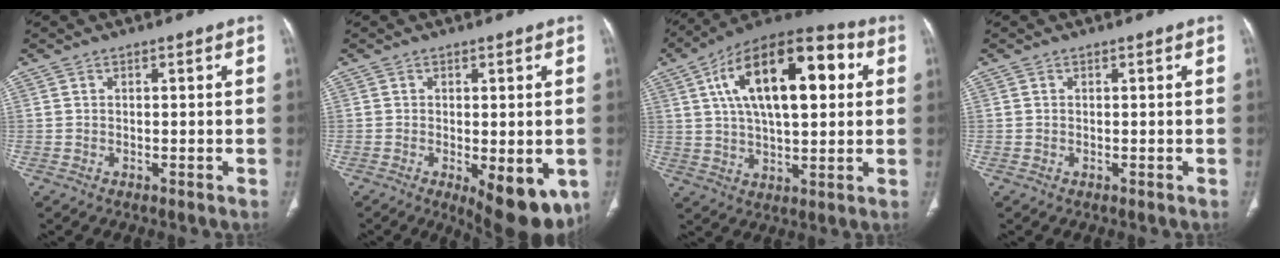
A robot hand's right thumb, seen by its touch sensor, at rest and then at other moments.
{"total": 11.3, "force": [-3.9, 4.6, 9.6], "torque": [-0.117, -0.015, -0.044]}
{"total": 22.5, "force": [6.0, 10.4, 19.1], "torque": [-0.296, 0.015, 0.089]}
{"total": 0.0}